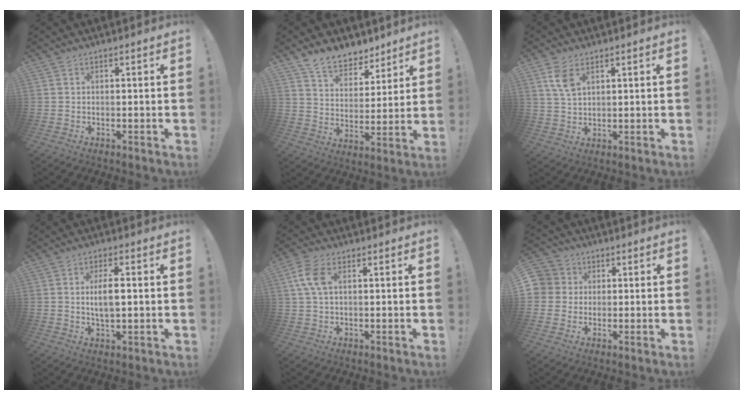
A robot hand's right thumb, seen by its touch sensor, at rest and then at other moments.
{"total": 10.9, "force": [8.9, 5.4, 3.1], "torque": [-0.057, -0.065, 0.172]}
{"total": 5.9, "force": [3.2, 2.7, 4.1], "torque": [-0.077, -0.010, 0.060]}
{"total": 6.0, "force": [0.7, 2.1, 5.6], "torque": [-0.089, -0.007, 0.007]}
{"total": 7.5, "force": [2.0, 4.1, 5.9], "torque": [-0.130, 0.004, 0.037]}
{"total": 5.7, "force": [0.8, 5.6, 1.1], "torque": [-0.030, 0.005, 0.017]}